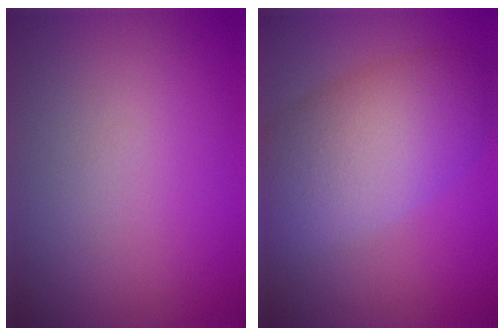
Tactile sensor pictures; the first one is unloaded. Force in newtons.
{"total": 7.3, "press": 7.3, "slide": 0.4}